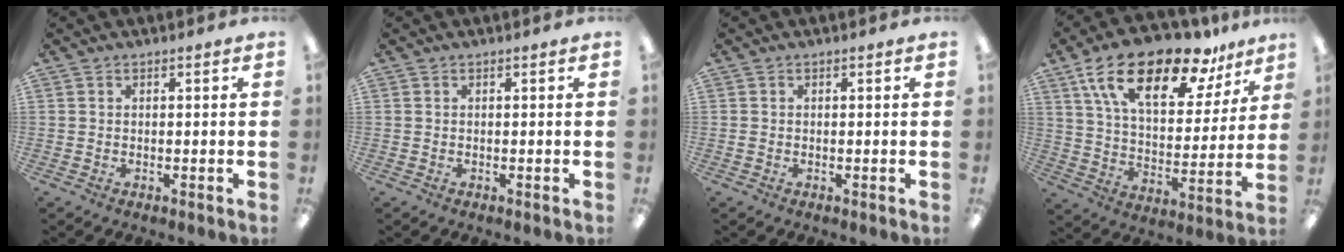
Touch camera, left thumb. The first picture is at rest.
{"total": 0.0}
{"total": 0.6, "force": [-0.1, 0.5, 0.4], "torque": [-0.007, 0.003, -0.003]}
{"total": 22.0, "force": [14.2, 9.3, 13.9], "torque": [-0.238, -0.068, 0.243]}